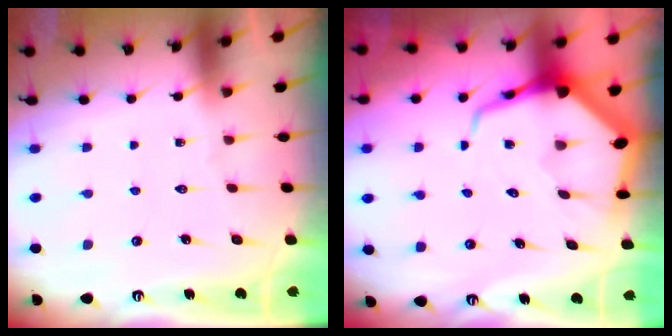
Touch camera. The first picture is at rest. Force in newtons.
{"total": 10.2, "press": 10.1, "slide": 1.1}